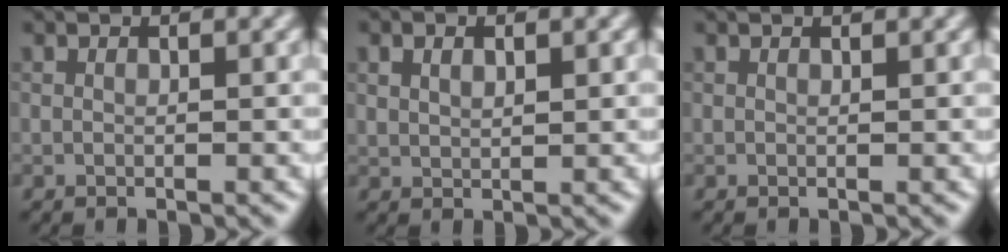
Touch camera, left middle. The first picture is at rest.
{"total": 0.7, "force": [0.2, 0.2, 0.6], "torque": [-0.021, 0.003, 0.020]}
{"total": 0.8, "force": [0.6, 0.3, 0.4], "torque": [0.001, 0.003, 0.000]}